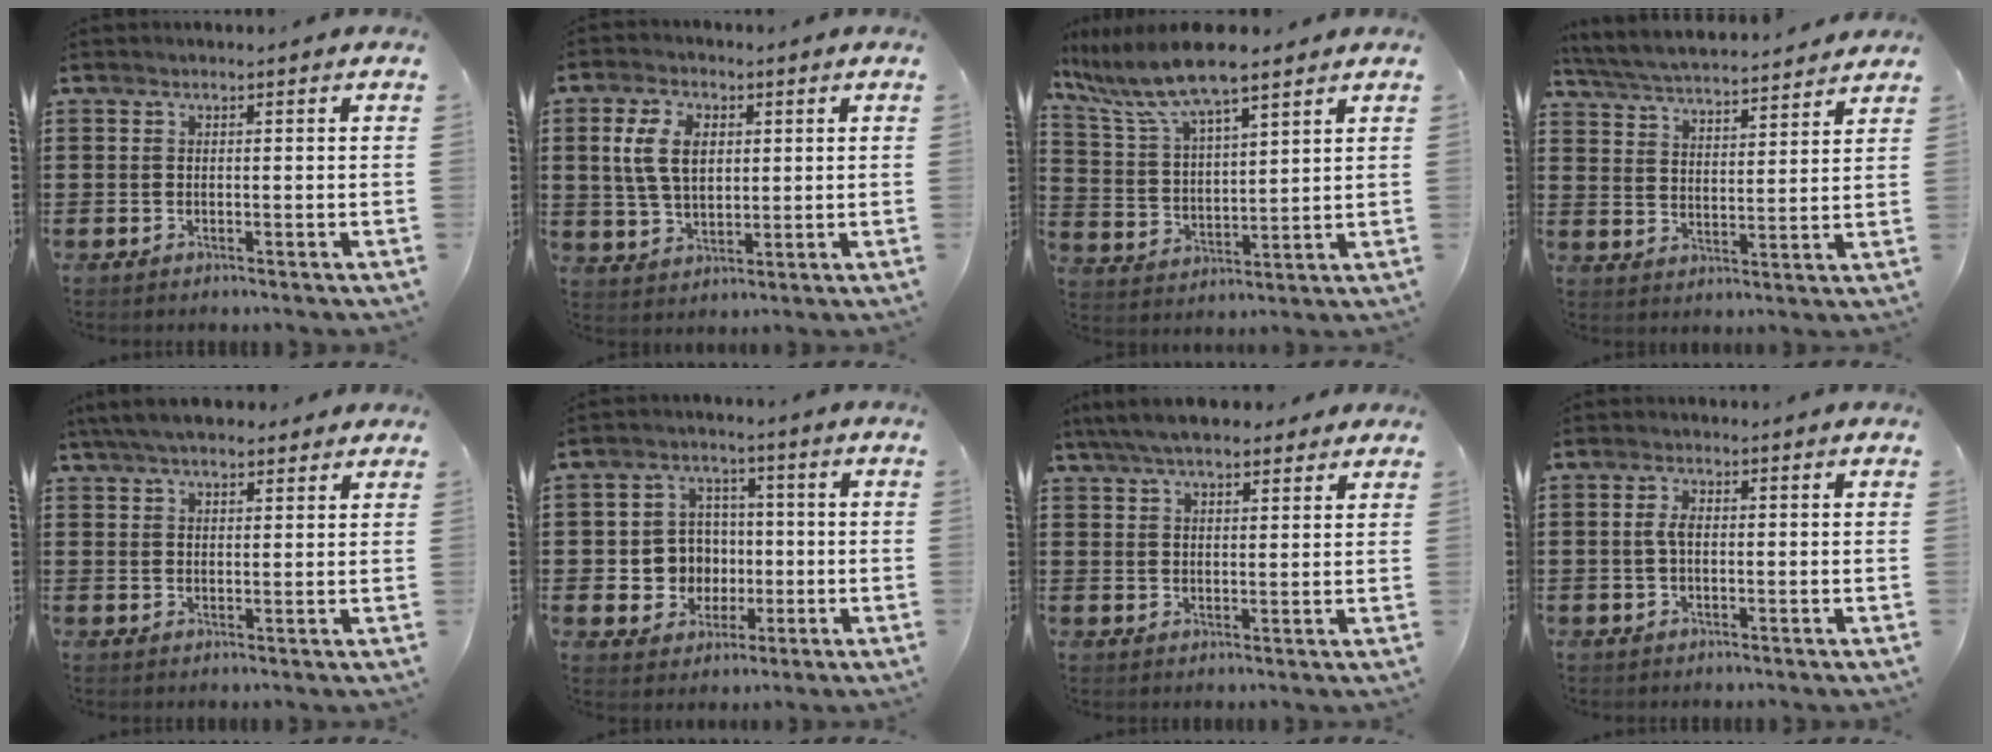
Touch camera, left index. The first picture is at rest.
{"total": 7.2, "force": [1.8, 4.3, 5.4], "torque": [-0.124, 0.006, 0.025]}
{"total": 9.8, "force": [8.1, 1.3, 5.4], "torque": [-0.133, -0.025, 0.142]}
{"total": 4.8, "force": [4.8, -0.2, 0.9], "torque": [-0.042, -0.035, 0.079]}
{"total": 5.0, "force": [4.3, 1.2, 2.1], "torque": [-0.053, -0.003, 0.081]}
{"total": 6.6, "force": [-0.3, 6.4, 1.7], "torque": [-0.057, 0.018, 0.001]}
{"total": 6.2, "force": [5.2, 1.7, 2.9], "torque": [-0.071, -0.003, 0.097]}
{"total": 2.6, "force": [0.2, 1.1, 2.3], "torque": [-0.056, 0.001, -0.001]}